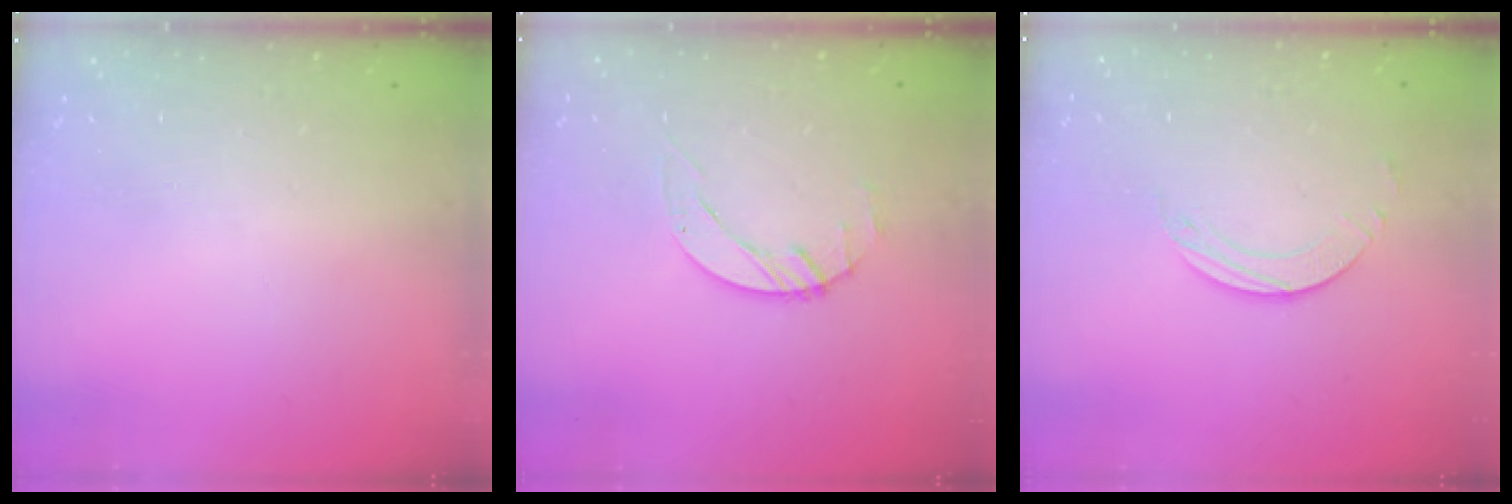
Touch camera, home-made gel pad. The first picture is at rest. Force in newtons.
{"total": 1.4, "press": 1.4, "slide": 0.2}
{"total": 2.0, "press": 1.9, "slide": 0.3}